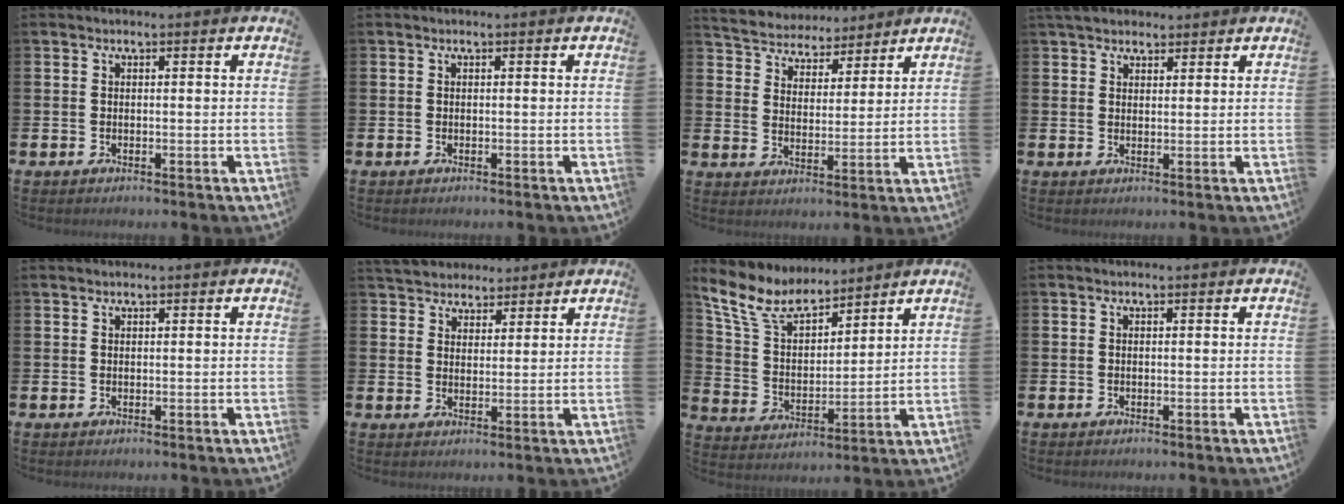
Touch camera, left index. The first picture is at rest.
{"total": 0.0}
{"total": 5.0, "force": [4.8, 1.6, -0.3], "torque": [-0.027, -0.037, 0.081]}
{"total": 3.7, "force": [3.3, 1.5, 0.7], "torque": [-0.013, -0.007, 0.061]}
{"total": 0.6, "force": [0.6, 0.1, 0.0], "torque": [0.002, 0.000, 0.011]}
{"total": 4.5, "force": [4.2, 1.5, -0.5], "torque": [-0.009, -0.018, 0.076]}
{"total": 9.5, "force": [8.2, 3.5, 3.4], "torque": [-0.109, -0.041, 0.149]}
{"total": 0.0}